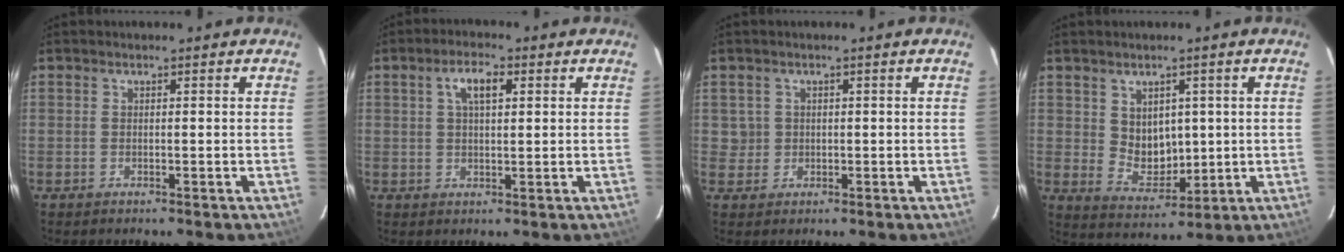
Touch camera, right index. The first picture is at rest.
{"total": 4.8, "force": [1.7, 2.0, 4.0], "torque": [-0.073, 0.012, 0.033]}
{"total": 2.3, "force": [0.5, 2.3, -0.1], "torque": [0.013, 0.012, 0.011]}
{"total": 6.7, "force": [1.6, 5.5, 3.6], "torque": [-0.061, -0.004, 0.048]}